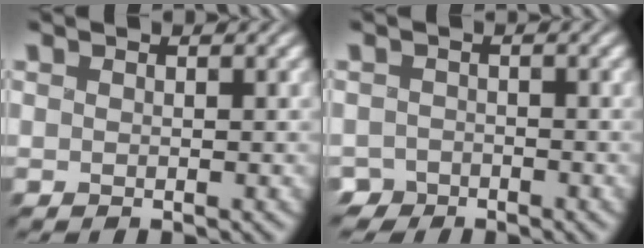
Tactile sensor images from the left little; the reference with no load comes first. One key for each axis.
{"total": 1.9, "fx": -1.6, "fy": 1.1, "fz": 0.0, "tx": 0.010, "ty": -0.001, "tz": -0.038}